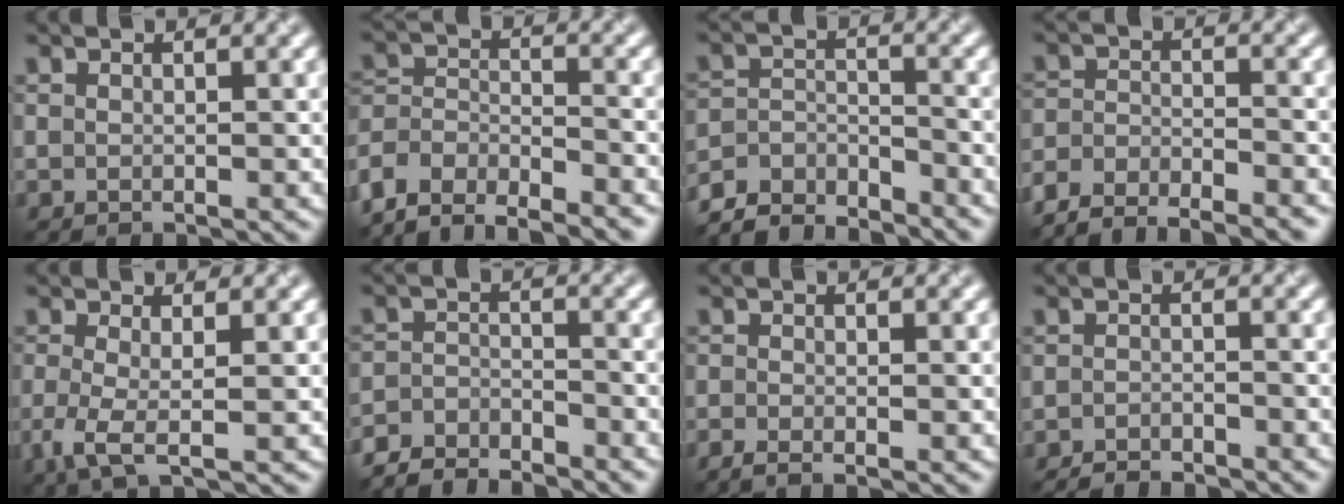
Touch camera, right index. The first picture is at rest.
{"total": 7.5, "force": [-6.8, 2.6, 2.0], "torque": [-0.026, -0.002, -0.116]}
{"total": 6.1, "force": [-5.7, 1.6, 1.3], "torque": [-0.024, -0.004, -0.112]}
{"total": 6.7, "force": [-6.3, 1.2, 1.8], "torque": [-0.033, -0.013, -0.106]}
{"total": 3.2, "force": [-1.0, 0.8, 2.9], "torque": [-0.077, -0.005, -0.023]}
{"total": 4.2, "force": [-4.2, 0.5, 0.5], "torque": [-0.013, 0.000, -0.085]}
{"total": 1.6, "force": [-1.2, 0.2, 1.0], "torque": [-0.025, -0.004, -0.031]}
{"total": 2.8, "force": [-2.7, 0.1, 0.4], "torque": [-0.006, -0.001, -0.051]}